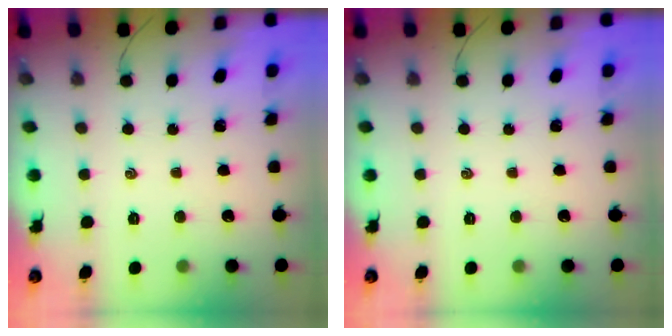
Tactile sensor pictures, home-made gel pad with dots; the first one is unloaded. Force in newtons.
{"total": 0.0}